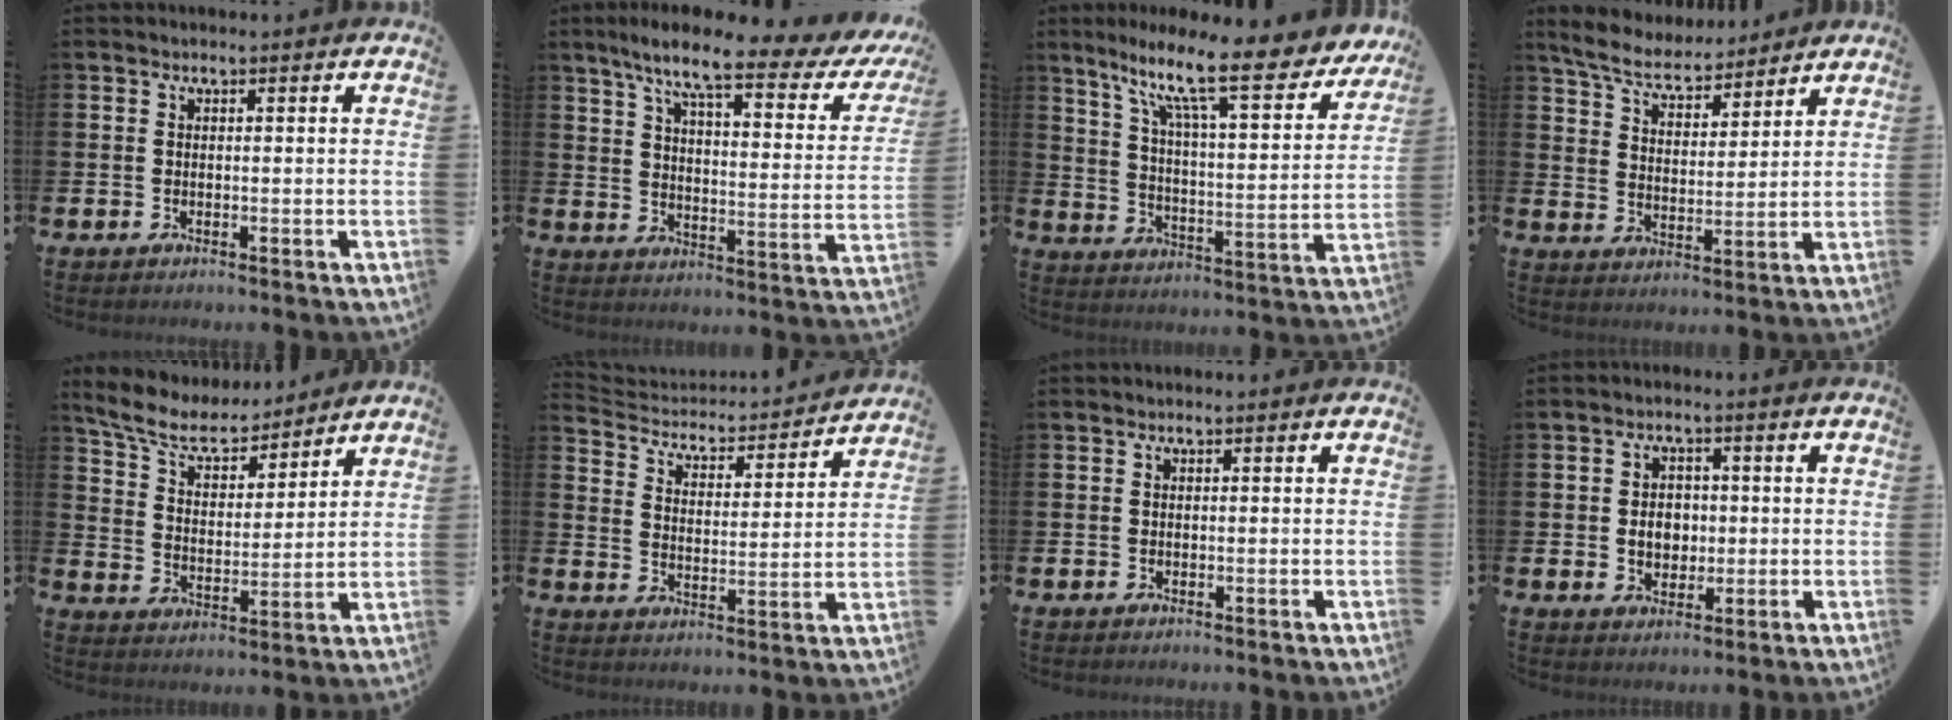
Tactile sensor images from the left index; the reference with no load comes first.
{"total": 9.1, "force": [6.8, 1.2, 5.9], "torque": [-0.128, -0.043, 0.105]}
{"total": 13.5, "force": [9.7, 2.8, 9.0], "torque": [-0.177, -0.059, 0.153]}
{"total": 6.4, "force": [5.9, 1.6, 1.8], "torque": [-0.064, -0.033, 0.104]}
{"total": 8.1, "force": [7.3, 2.5, 2.6], "torque": [-0.088, -0.043, 0.128]}
{"total": 4.2, "force": [3.9, 1.5, 0.6], "torque": [-0.041, -0.038, 0.058]}
{"total": 0.0}
{"total": 3.5, "force": [0.1, 2.9, 2.0], "torque": [-0.028, 0.004, -0.006]}